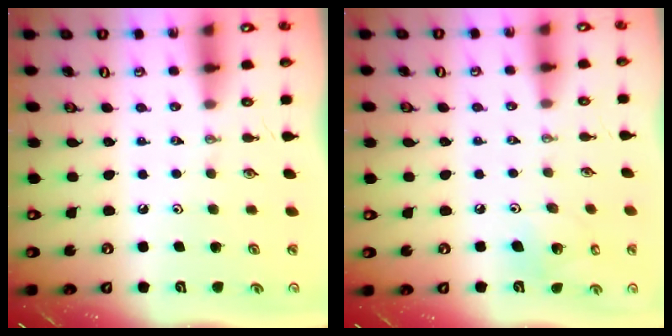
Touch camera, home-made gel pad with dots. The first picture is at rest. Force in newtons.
{"total": 8.4, "press": 8.2, "slide": 1.8}